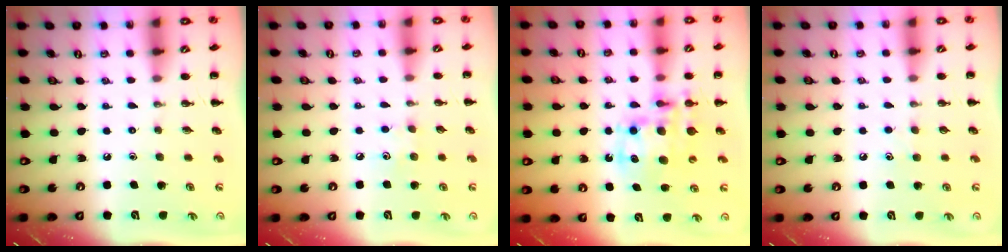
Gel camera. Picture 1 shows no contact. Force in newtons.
{"total": 6.2, "press": 6.1, "slide": 1.3}
{"total": 12.0, "press": 11.7, "slide": 2.7}
{"total": 4.6, "press": 4.4, "slide": 1.4}